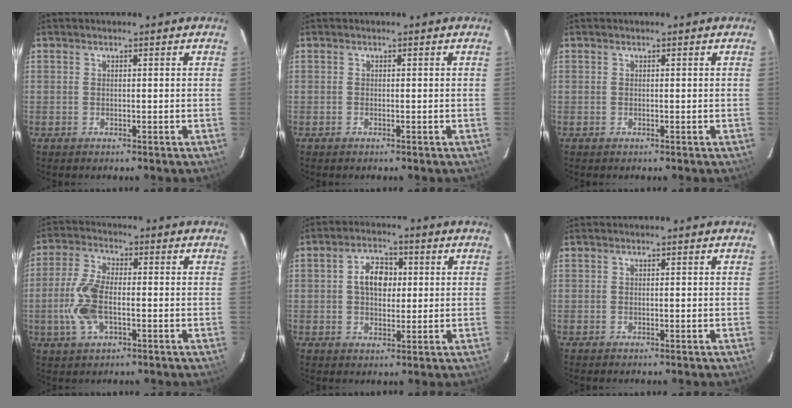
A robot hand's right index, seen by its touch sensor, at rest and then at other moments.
{"total": 0.0}
{"total": 0.0}
{"total": 9.3, "force": [-1.9, 4.5, 7.9], "torque": [-0.175, 0.004, -0.038]}
{"total": 6.6, "force": [1.0, 4.4, 4.8], "torque": [-0.081, 0.018, 0.019]}
{"total": 0.0}